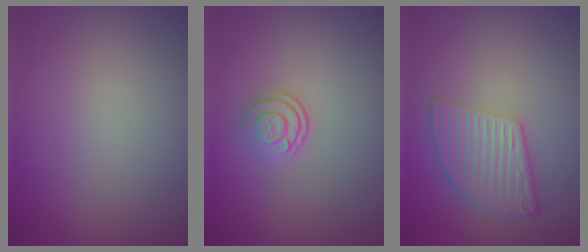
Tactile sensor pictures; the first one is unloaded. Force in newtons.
{"total": 2.4, "press": 1.7, "slide": 1.6}
{"total": 5.6, "press": 4.1, "slide": 3.7}